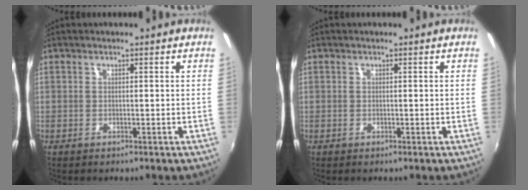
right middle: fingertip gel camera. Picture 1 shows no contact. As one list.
[{"total": 0.0}]